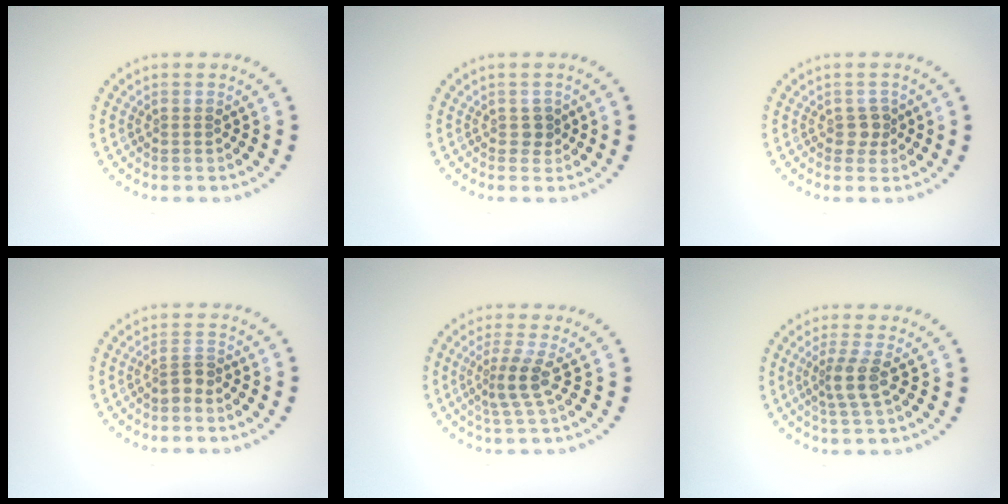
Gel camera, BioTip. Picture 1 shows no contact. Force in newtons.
{"total": 1.0, "press": 0.8, "slide": 0.5}
{"total": 1.5, "press": 1.2, "slide": 0.8}
{"total": 1.7, "press": 1.4, "slide": 1.0}
{"total": 2.6, "press": 1.8, "slide": 1.8}
{"total": 2.4, "press": 1.8, "slide": 1.5}